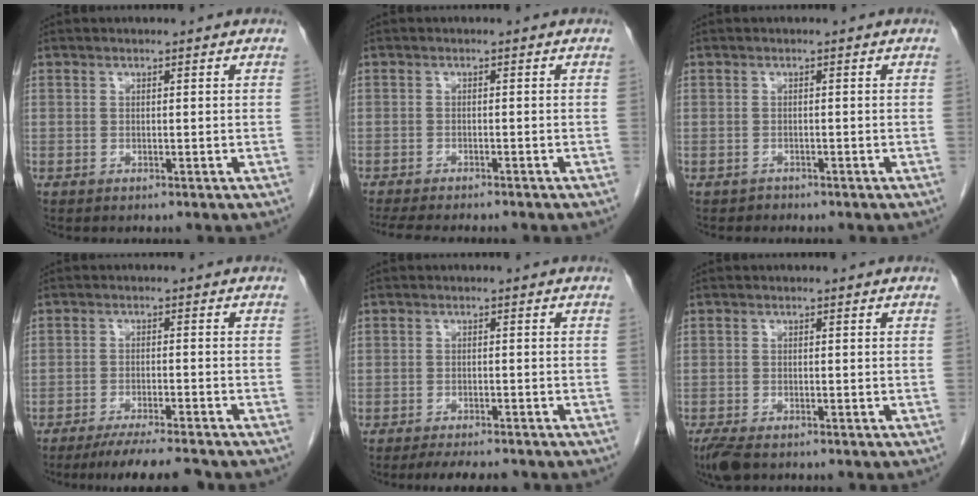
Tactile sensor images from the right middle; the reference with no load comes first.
{"total": 9.8, "force": [-8.5, 1.8, 4.6], "torque": [-0.062, -0.012, -0.117]}
{"total": 0.8, "force": [-0.6, 0.5, -0.2], "torque": [-0.002, 0.002, -0.014]}
{"total": 8.6, "force": [-7.6, 0.0, 4.1], "torque": [-0.057, -0.022, -0.119]}
{"total": 5.2, "force": [-4.6, 1.3, 2.2], "torque": [-0.031, -0.008, -0.068]}
{"total": 3.8, "force": [-2.9, 1.3, 2.2], "torque": [-0.047, -0.011, -0.049]}